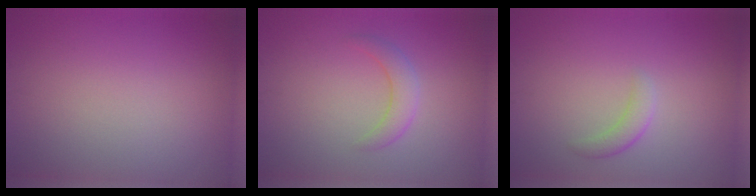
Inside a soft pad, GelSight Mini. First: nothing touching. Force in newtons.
{"total": 2.0, "press": 2.0, "slide": 0.0}
{"total": 1.5, "press": 1.5, "slide": 0.1}